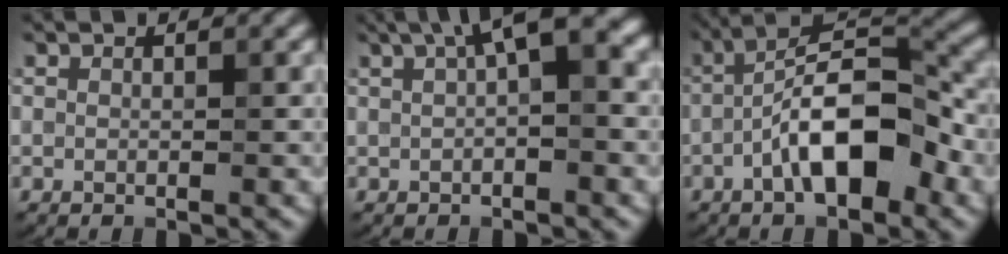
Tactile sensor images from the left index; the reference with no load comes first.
{"total": 5.1, "force": [1.7, 1.2, 4.6], "torque": [-0.065, 0.019, 0.018]}
{"total": 8.4, "force": [-3.0, 3.1, 7.2], "torque": [-0.116, 0.021, -0.055]}